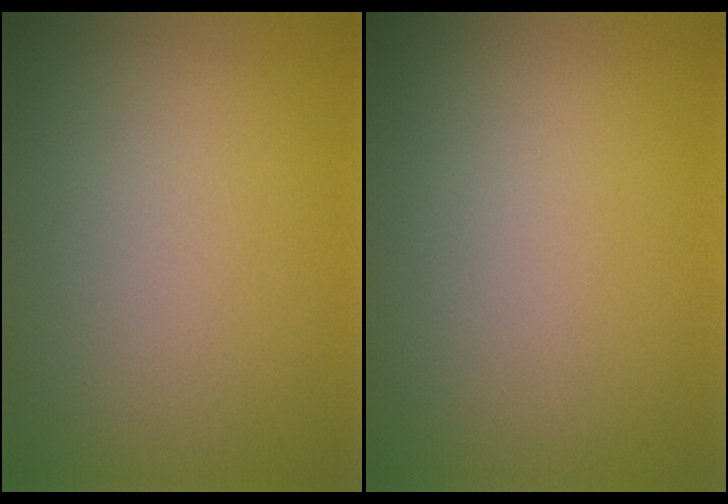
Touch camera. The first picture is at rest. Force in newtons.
{"total": 0.0}